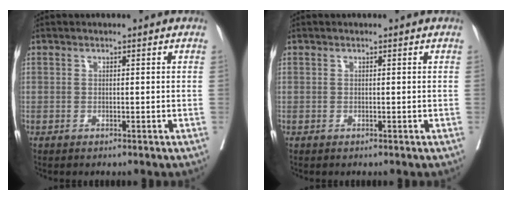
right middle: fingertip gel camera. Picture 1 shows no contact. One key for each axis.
{"total": 0.0}